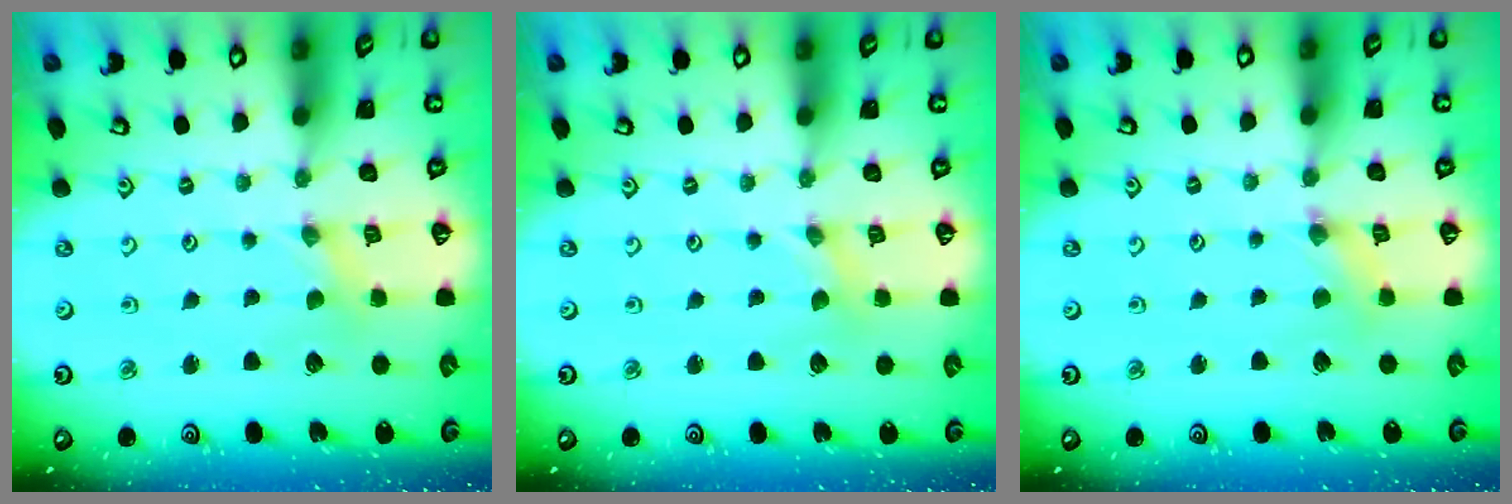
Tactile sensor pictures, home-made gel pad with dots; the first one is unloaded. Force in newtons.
{"total": 0.0}
{"total": 1.4, "press": 1.3, "slide": 0.3}